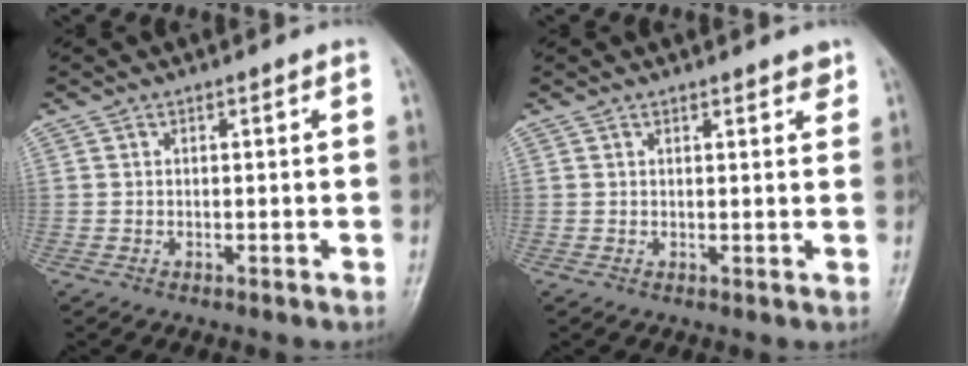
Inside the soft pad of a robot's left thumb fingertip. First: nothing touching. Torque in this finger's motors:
{"motor_torque": [0.03, 0.10, -0.03, -0.14, 0.05]}